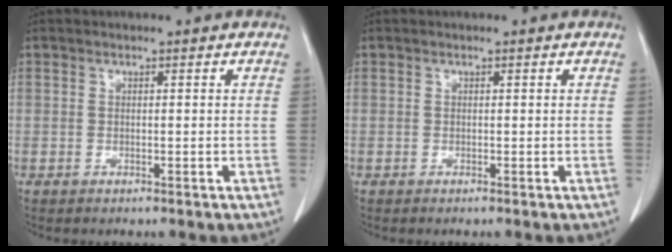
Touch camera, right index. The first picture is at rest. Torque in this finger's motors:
{"motor_torque": [0.05, -0.03, -0.02, 0.01]}